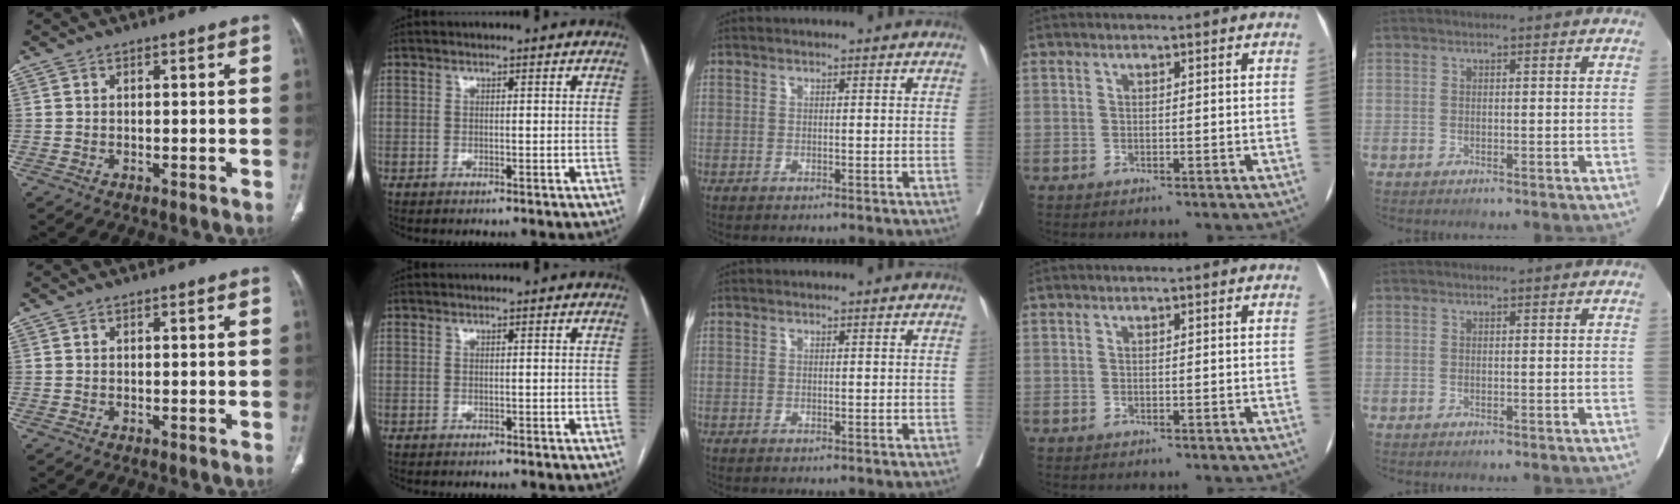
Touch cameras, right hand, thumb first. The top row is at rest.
{}